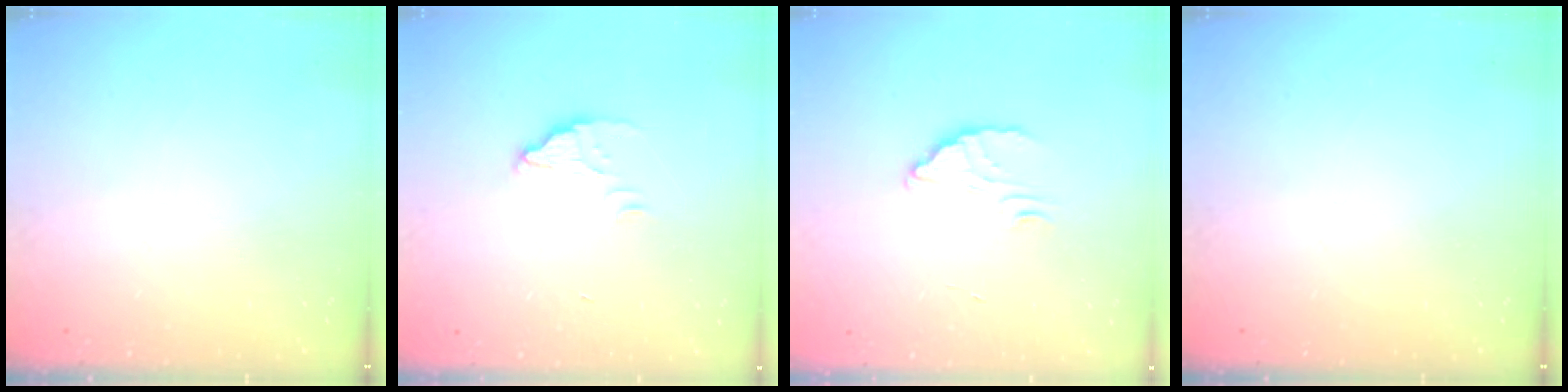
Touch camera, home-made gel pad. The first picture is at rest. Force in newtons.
{"total": 2.7, "press": 2.7, "slide": 0.1}
{"total": 2.7, "press": 2.7, "slide": 0.2}
{"total": 0.0}